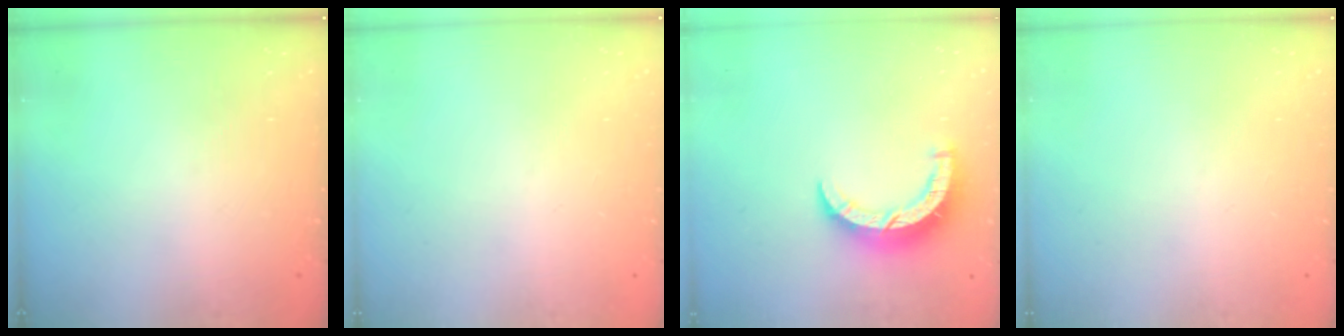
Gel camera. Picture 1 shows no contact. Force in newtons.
{"total": 0.0}
{"total": 7.9, "press": 7.8, "slide": 0.6}
{"total": 0.0}